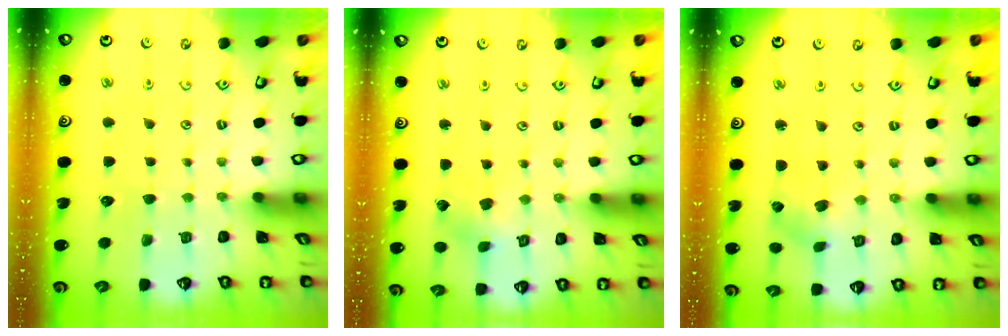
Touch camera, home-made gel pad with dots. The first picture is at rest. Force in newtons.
{"total": 2.2, "press": 2.2, "slide": 0.3}
{"total": 4.3, "press": 4.3, "slide": 0.2}